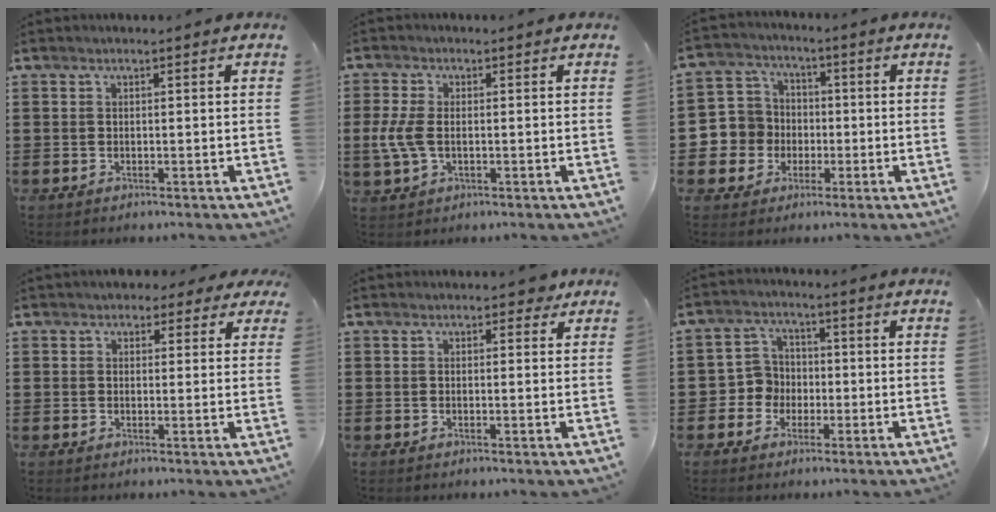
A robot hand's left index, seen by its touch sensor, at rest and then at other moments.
{"total": 4.9, "force": [-0.5, 2.8, 3.9], "torque": [-0.103, -0.003, -0.014]}
{"total": 7.0, "force": [-1.1, 6.9, 0.3], "torque": [-0.052, 0.007, -0.022]}
{"total": 2.4, "force": [1.8, 1.5, 0.4], "torque": [-0.011, 0.006, 0.031]}
{"total": 1.9, "force": [1.3, 1.0, 0.8], "torque": [-0.006, 0.002, 0.019]}
{"total": 4.7, "force": [-1.4, 4.4, 0.7], "torque": [-0.038, 0.009, -0.032]}